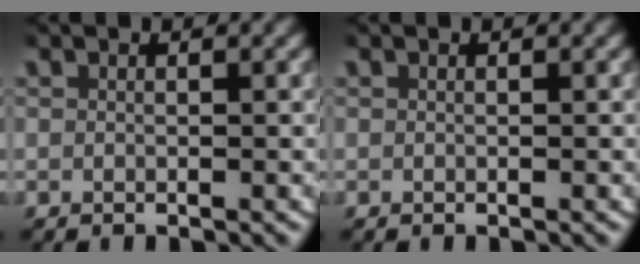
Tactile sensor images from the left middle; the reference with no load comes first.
{"total": 0.0}